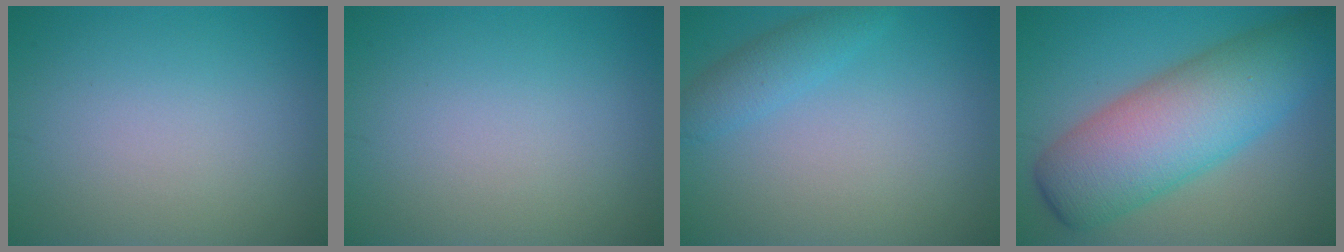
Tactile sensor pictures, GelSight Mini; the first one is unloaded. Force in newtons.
{"total": 0.0}
{"total": 2.3, "press": 2.3, "slide": 0.1}
{"total": 10.5, "press": 10.5, "slide": 0.2}